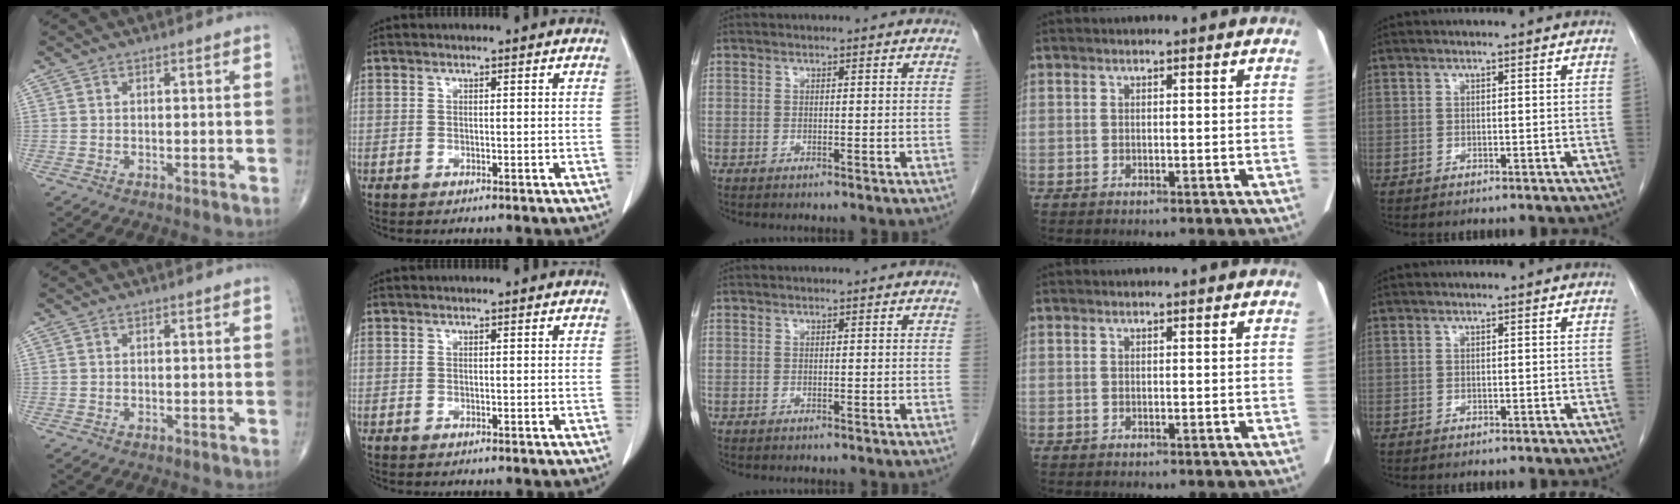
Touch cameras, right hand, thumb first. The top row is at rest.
{}